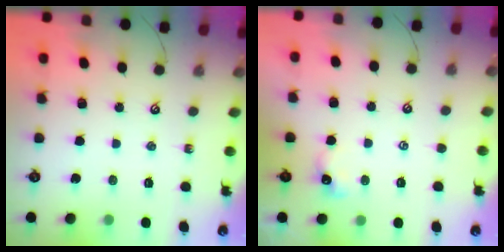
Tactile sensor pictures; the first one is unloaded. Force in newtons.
{"total": 1.3, "press": 1.3, "slide": 0.1}